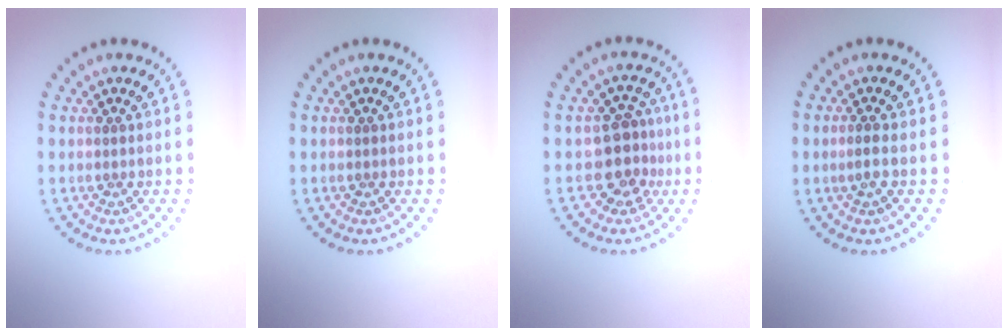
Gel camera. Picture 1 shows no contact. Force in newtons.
{"total": 0.0}
{"total": 3.4, "press": 2.8, "slide": 1.9}
{"total": 1.0, "press": 0.8, "slide": 0.6}